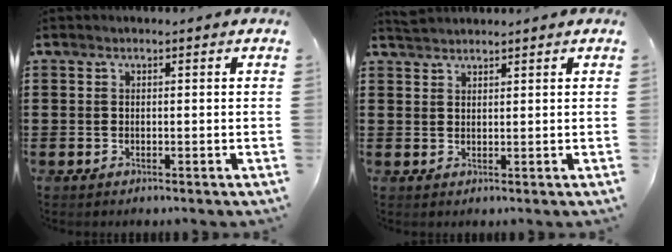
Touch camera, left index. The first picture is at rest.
{"total": 1.6, "force": [1.6, 0.0, 0.1], "torque": [-0.006, 0.001, 0.032]}